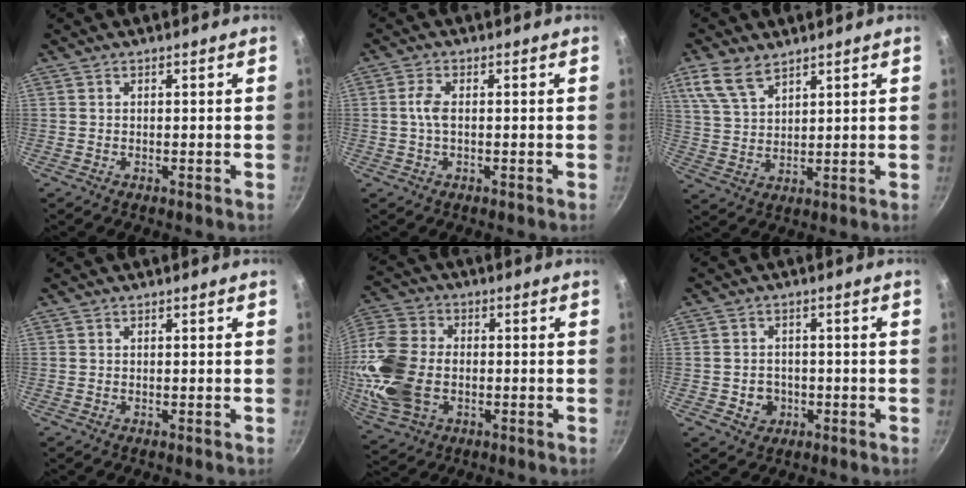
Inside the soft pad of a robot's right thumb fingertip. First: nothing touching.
{"total": 3.2, "force": [0.0, 1.4, 2.9], "torque": [-0.069, 0.006, -0.003]}
{"total": 8.0, "force": [5.3, 3.9, 4.5], "torque": [-0.082, -0.018, 0.114]}
{"total": 0.0}
{"total": 17.3, "force": [-2.3, 12.0, 12.2], "torque": [-0.252, 0.016, -0.045]}
{"total": 4.3, "force": [-1.1, 3.8, 1.6], "torque": [-0.011, 0.014, -0.009]}